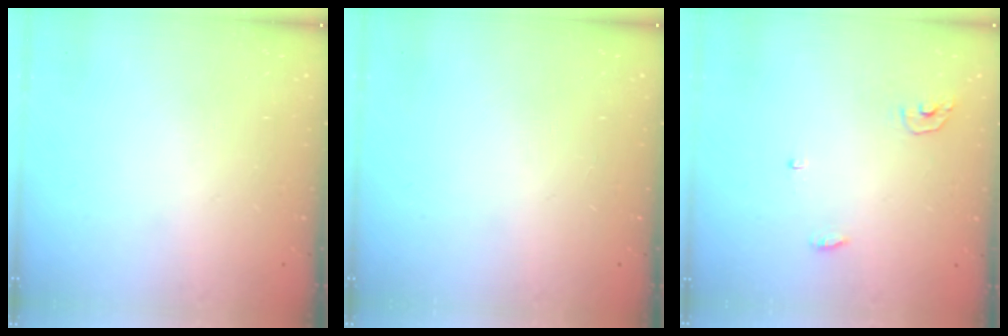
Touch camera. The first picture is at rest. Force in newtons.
{"total": 0.0}
{"total": 3.8, "press": 3.8, "slide": 0.5}